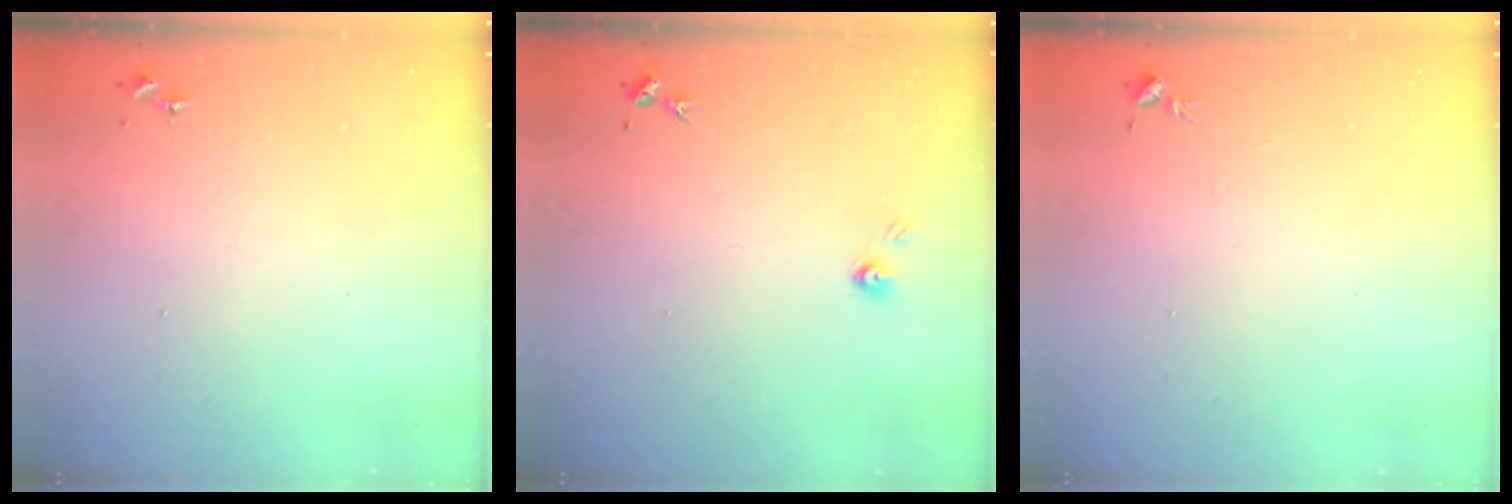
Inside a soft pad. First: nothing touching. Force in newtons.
{"total": 3.9, "press": 3.9, "slide": 0.5}
{"total": 3.4, "press": 3.3, "slide": 0.5}